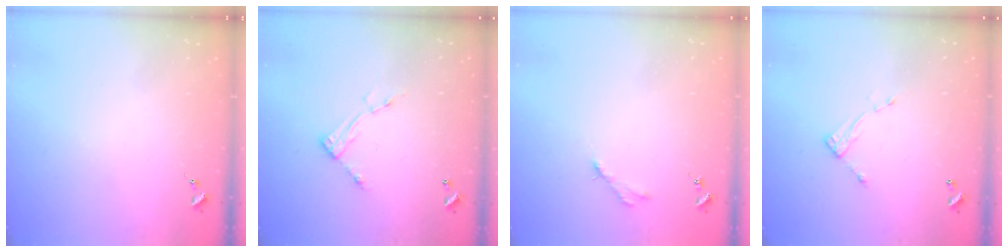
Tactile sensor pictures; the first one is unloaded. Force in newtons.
{"total": 7.5, "press": 7.5, "slide": 0.3}
{"total": 2.8, "press": 2.8, "slide": 0.4}
{"total": 5.0, "press": 4.9, "slide": 0.2}